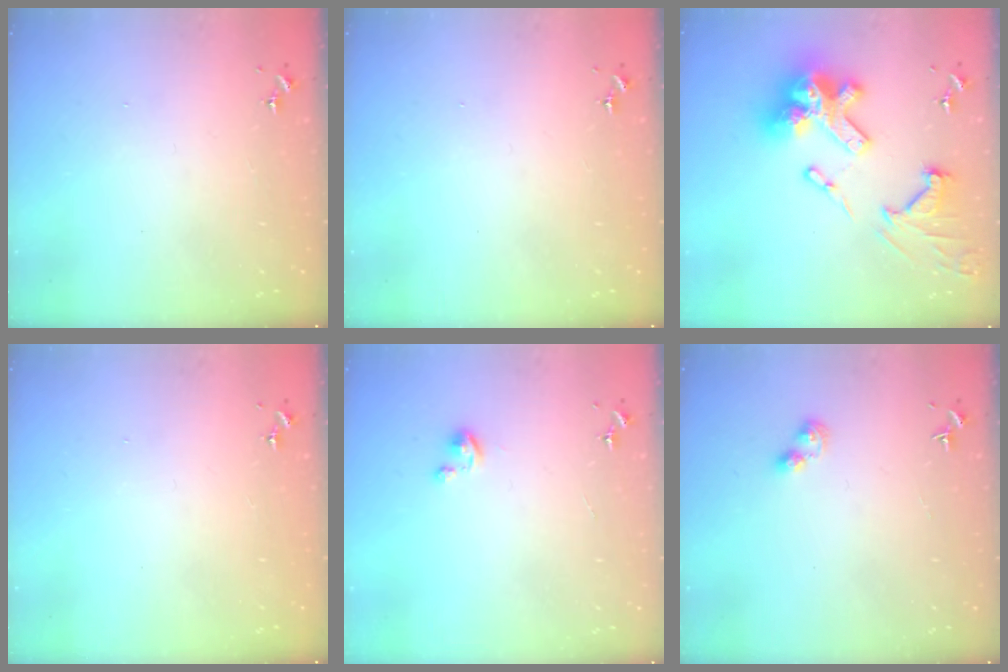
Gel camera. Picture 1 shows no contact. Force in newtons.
{"total": 0.0}
{"total": 26.3, "press": 26.1, "slide": 2.5}
{"total": 0.0}
{"total": 2.3, "press": 2.2, "slide": 0.2}
{"total": 3.1, "press": 3.1, "slide": 0.4}